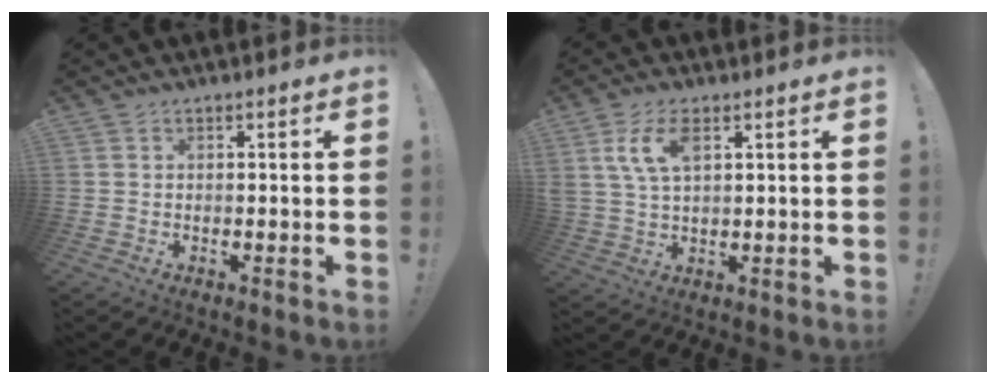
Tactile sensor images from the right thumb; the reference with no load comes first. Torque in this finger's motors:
{"motor_torque": [1.43, 2.48, 0.89, 0.08, 0.13]}